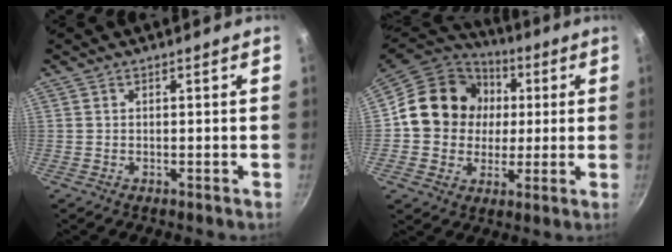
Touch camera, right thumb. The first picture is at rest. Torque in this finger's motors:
{"motor_torque": [1.93, 2.08, 0.60, -0.25, 0.07]}